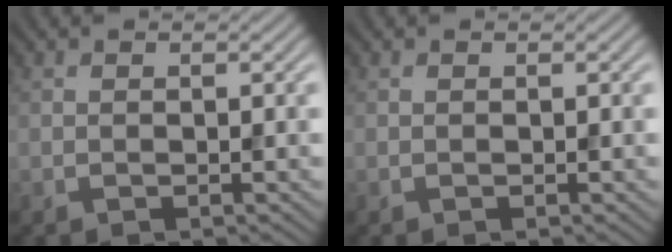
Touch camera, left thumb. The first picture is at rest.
{"total": 0.0}